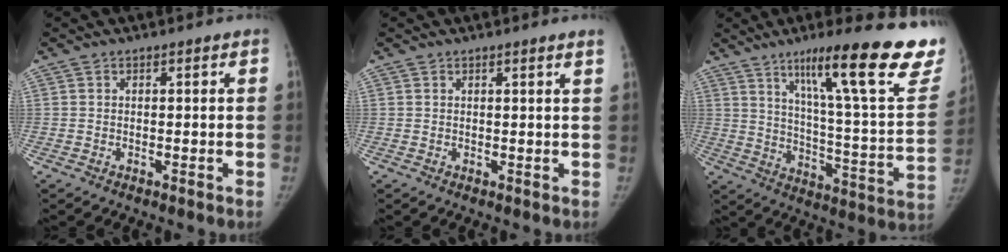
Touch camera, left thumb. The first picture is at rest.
{"total": 2.0, "force": [1.4, -0.4, 1.3], "torque": [-0.020, -0.003, 0.016]}
{"total": 29.6, "force": [19.2, 5.0, 22.0], "torque": [-0.280, -0.083, 0.276]}